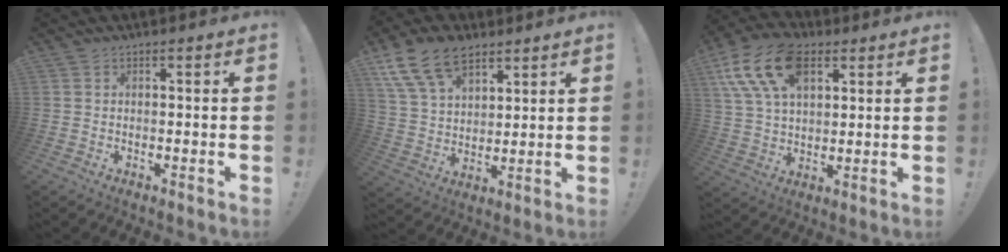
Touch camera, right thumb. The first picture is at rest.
{"total": 14.7, "force": [9.0, 8.8, 7.6], "torque": [-0.148, -0.036, 0.172]}
{"total": 17.5, "force": [7.6, 10.6, 11.7], "torque": [-0.234, -0.017, 0.141]}